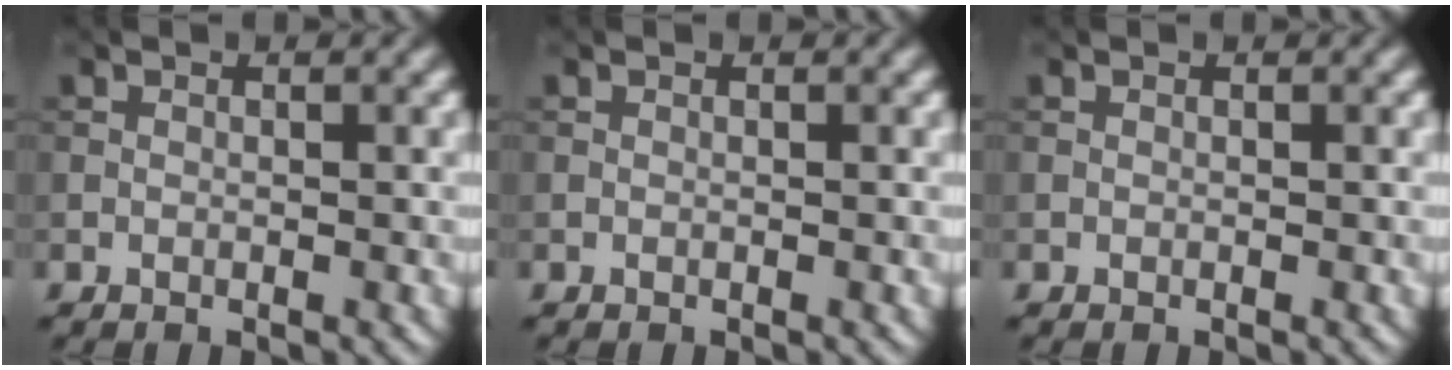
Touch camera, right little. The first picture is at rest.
{"total": 0.0}
{"total": 0.0}